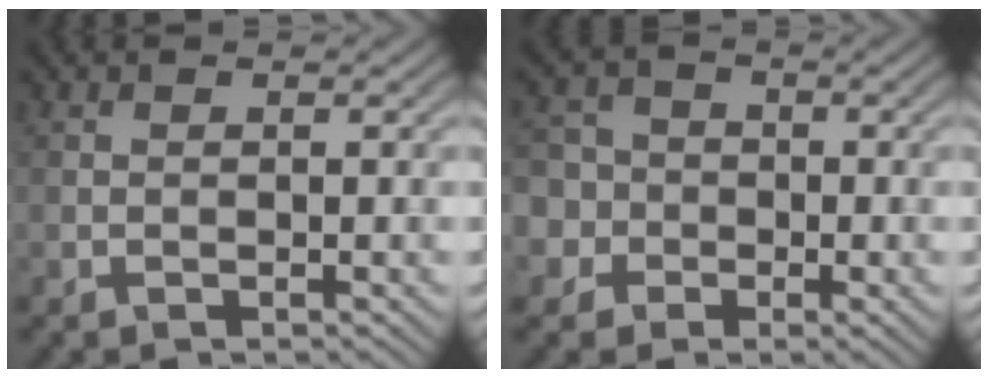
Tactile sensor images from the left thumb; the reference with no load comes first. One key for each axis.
{"total": 7.0, "fx": -1.2, "fy": 6.5, "fz": 2.2, "tx": -0.068, "ty": 0.009, "tz": -0.056}